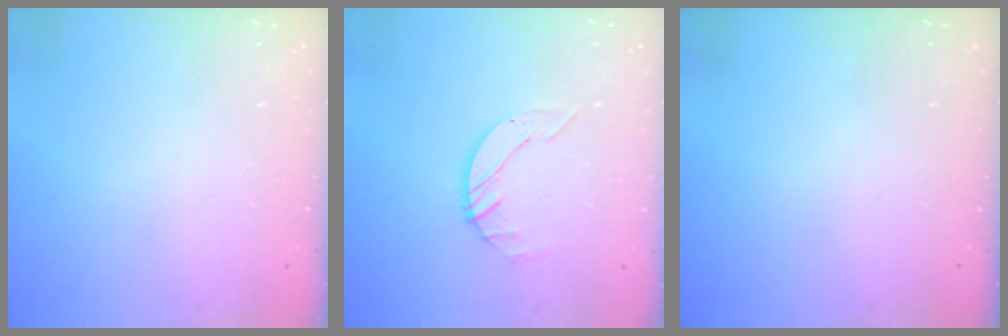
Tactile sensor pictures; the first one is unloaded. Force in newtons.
{"total": 3.3, "press": 3.3, "slide": 0.4}
{"total": 0.0}